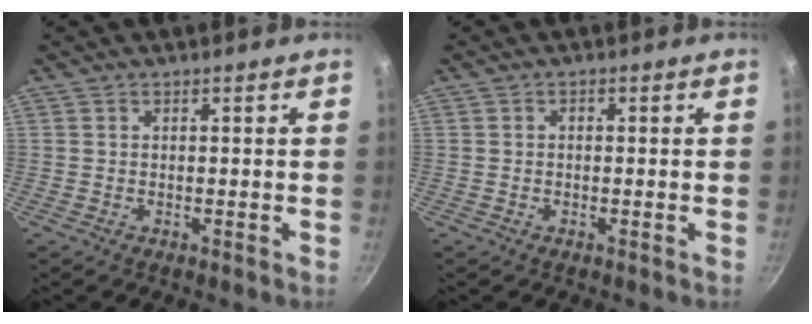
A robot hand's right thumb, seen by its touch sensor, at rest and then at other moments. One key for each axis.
{"total": 0.7, "fx": -0.1, "fy": 0.5, "fz": 0.5, "tx": -0.004, "ty": 0.002, "tz": -0.006}